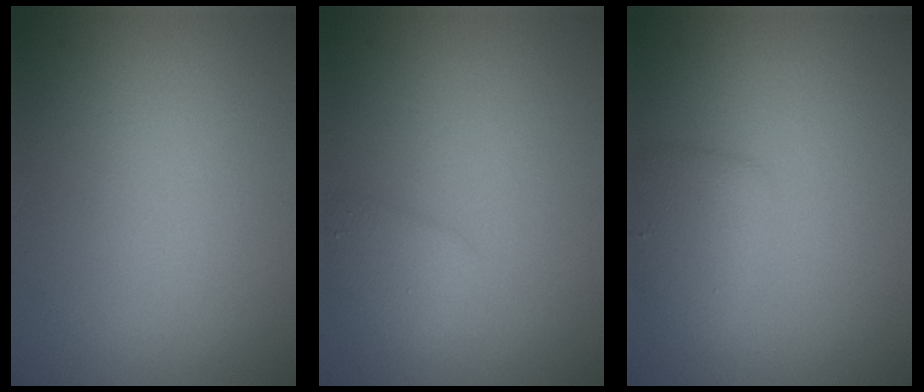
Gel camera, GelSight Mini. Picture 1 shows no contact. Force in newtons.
{"total": 1.8, "press": 1.8, "slide": 0.2}
{"total": 2.4, "press": 2.4, "slide": 0.0}